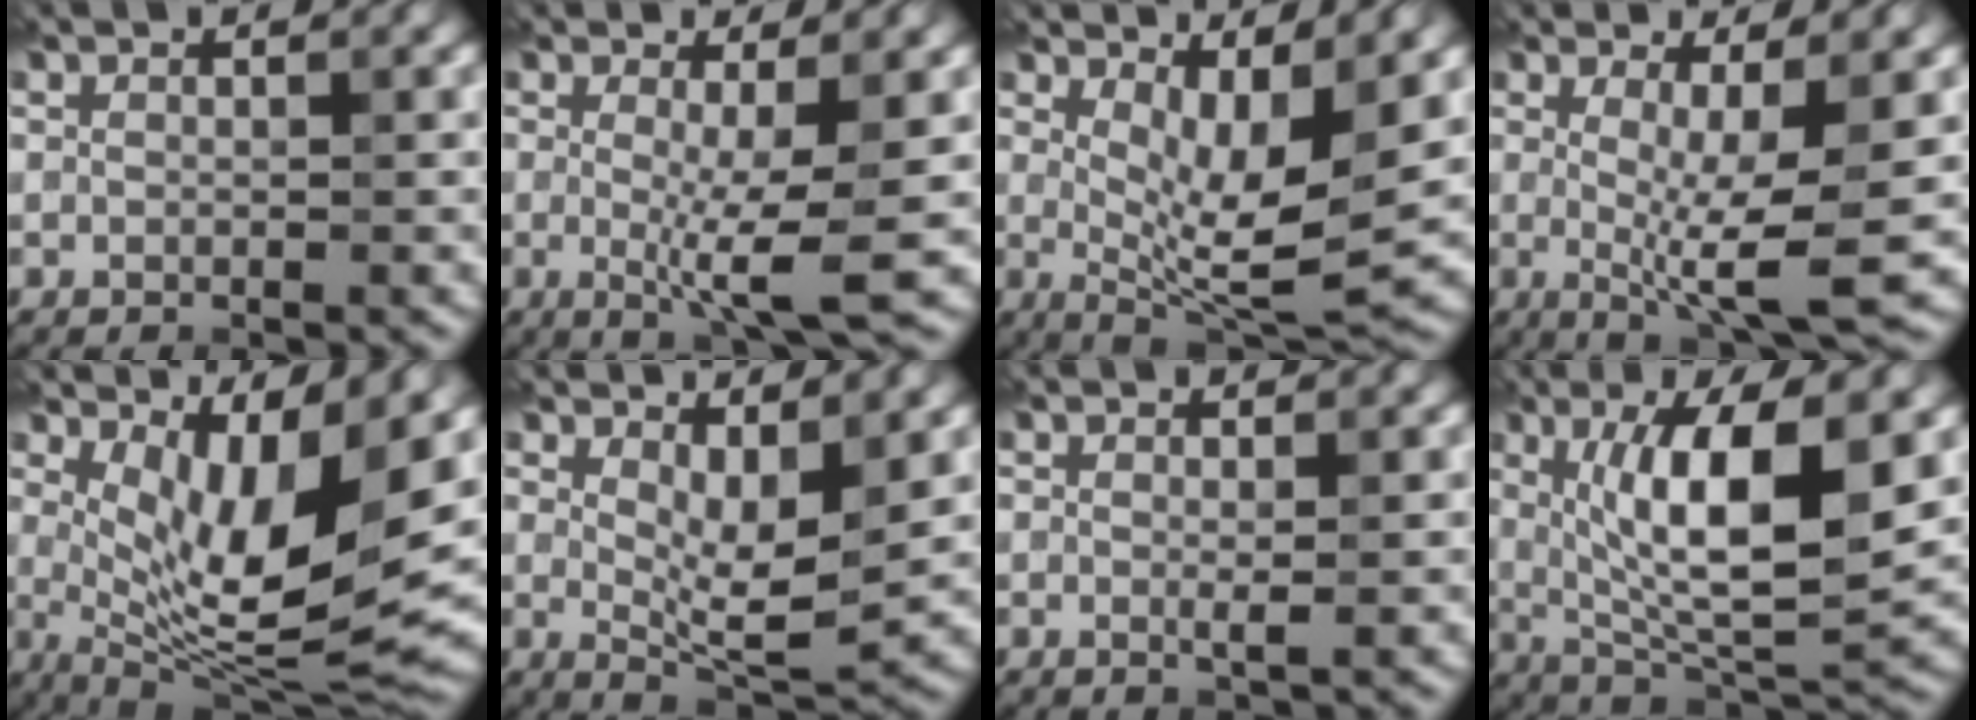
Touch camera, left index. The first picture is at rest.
{"total": 5.1, "force": [-0.3, 0.8, 5.0], "torque": [-0.083, -0.017, -0.005]}
{"total": 7.3, "force": [1.6, 2.2, 6.8], "torque": [-0.114, -0.020, 0.033]}
{"total": 6.9, "force": [-0.5, 1.4, 6.7], "torque": [-0.102, -0.014, -0.006]}
{"total": 10.9, "force": [2.7, 2.9, 10.2], "torque": [-0.164, -0.016, 0.053]}
{"total": 5.1, "force": [1.2, 1.6, 4.7], "torque": [-0.078, -0.017, 0.024]}
{"total": 1.1, "force": [0.0, 0.1, 1.1], "torque": [-0.018, -0.003, -0.001]}
{"total": 9.9, "force": [1.9, 2.7, 9.3], "torque": [-0.145, -0.010, 0.040]}